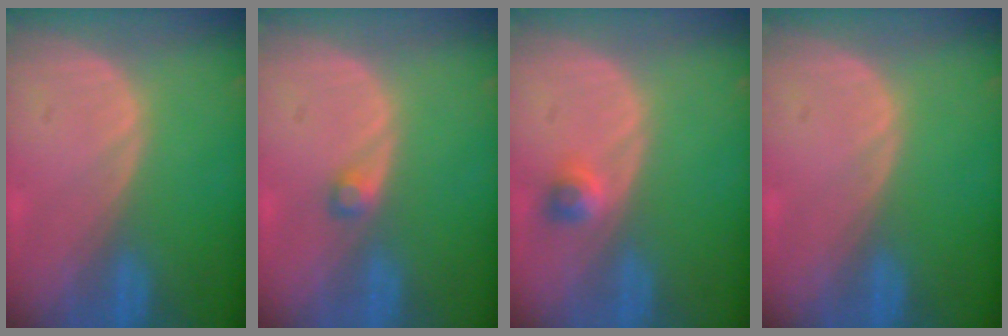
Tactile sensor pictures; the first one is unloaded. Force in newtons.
{"total": 1.5, "press": 1.4, "slide": 0.2}
{"total": 2.4, "press": 2.0, "slide": 1.2}
{"total": 0.0}